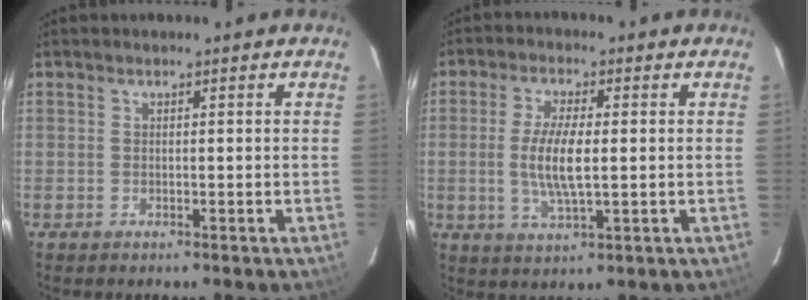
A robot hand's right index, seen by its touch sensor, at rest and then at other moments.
{"total": 7.8, "force": [-0.2, 2.1, 7.5], "torque": [-0.150, -0.006, -0.002]}